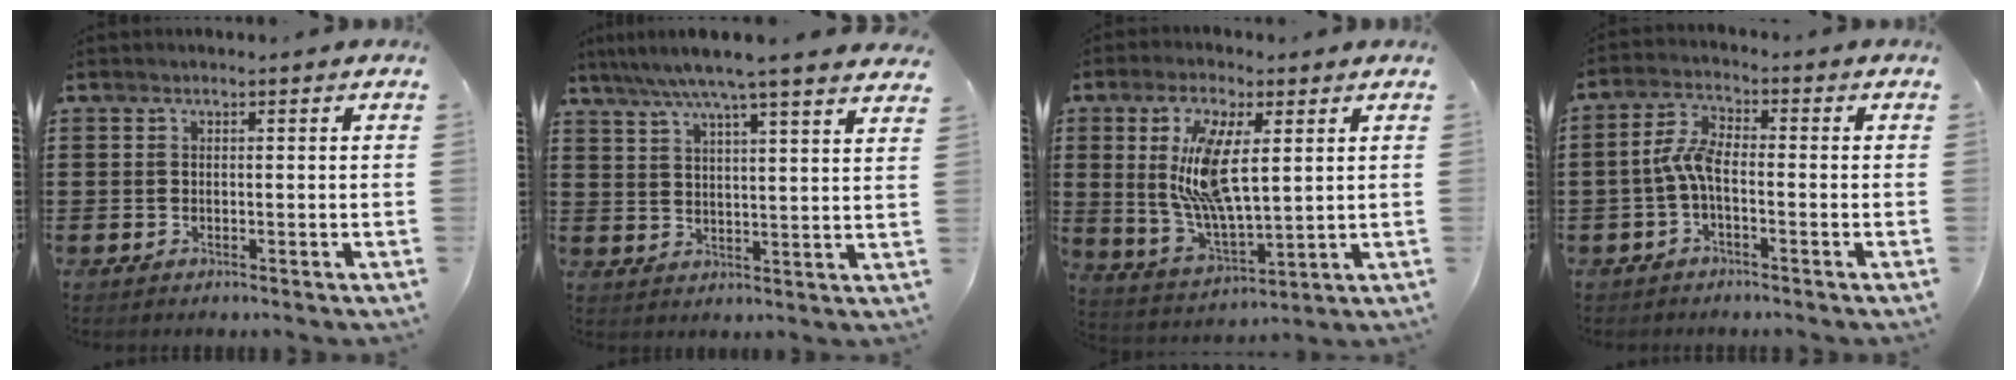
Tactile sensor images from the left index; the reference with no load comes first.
{"total": 6.6, "force": [5.6, -0.8, 3.4], "torque": [-0.084, -0.025, 0.096]}
{"total": 11.4, "force": [3.4, 4.2, 10.1], "torque": [-0.219, 0.000, 0.057]}
{"total": 5.0, "force": [-1.1, 1.8, 4.6], "torque": [-0.112, -0.002, -0.029]}